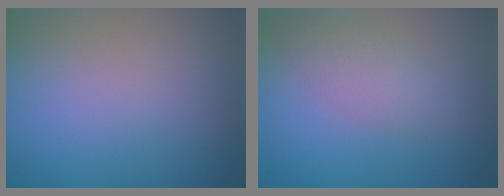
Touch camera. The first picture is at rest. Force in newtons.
{"total": 2.6, "press": 2.6, "slide": 0.1}